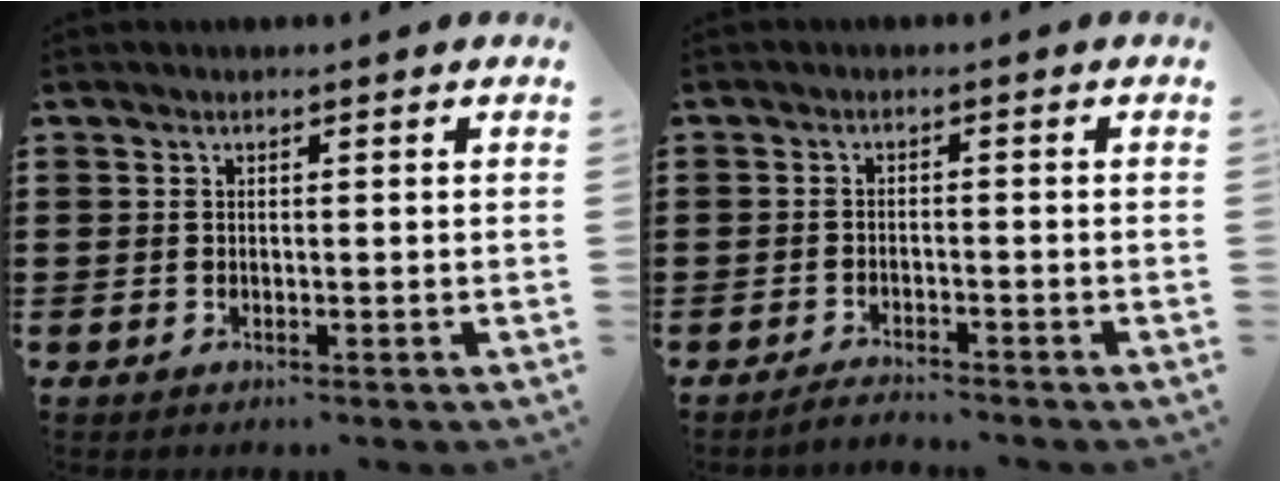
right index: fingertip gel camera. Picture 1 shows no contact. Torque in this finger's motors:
{"motor_torque": [0.49, 1.65, -0.25, -0.08]}